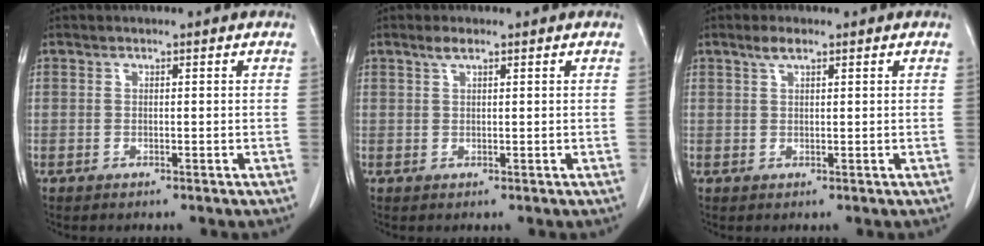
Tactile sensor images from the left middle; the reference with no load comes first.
{"total": 1.5, "force": [1.0, 0.2, 1.0], "torque": [-0.024, 0.004, 0.021]}
{"total": 2.0, "force": [1.4, 0.4, 1.4], "torque": [-0.032, 0.006, 0.027]}